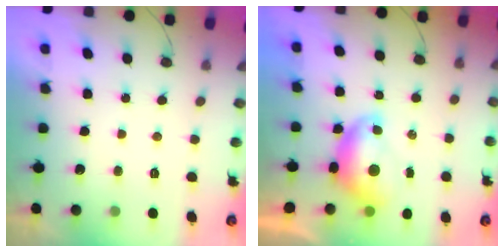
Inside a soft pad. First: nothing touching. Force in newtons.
{"total": 7.8, "press": 7.8, "slide": 0.9}